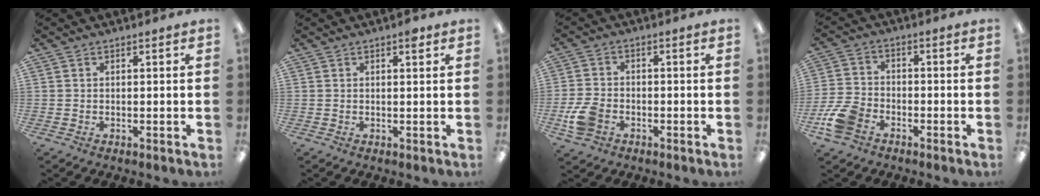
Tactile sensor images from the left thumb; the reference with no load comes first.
{"total": 2.0, "force": [1.0, 0.7, 1.5], "torque": [-0.010, -0.006, 0.010]}
{"total": 7.3, "force": [-3.1, 5.1, 4.3], "torque": [-0.097, 0.011, -0.057]}
{"total": 9.1, "force": [-4.9, 5.9, 4.8], "torque": [-0.111, 0.022, -0.092]}